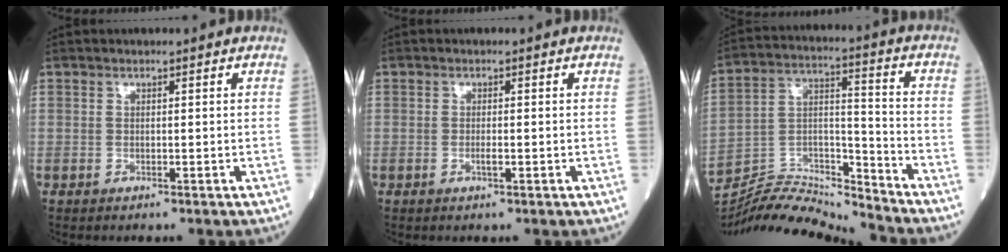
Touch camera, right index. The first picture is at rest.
{"total": 1.0, "force": [-0.3, 0.1, 1.0], "torque": [-0.021, -0.001, -0.006]}
{"total": 14.1, "force": [-14.1, -0.7, 1.0], "torque": [-0.024, 0.041, -0.255]}